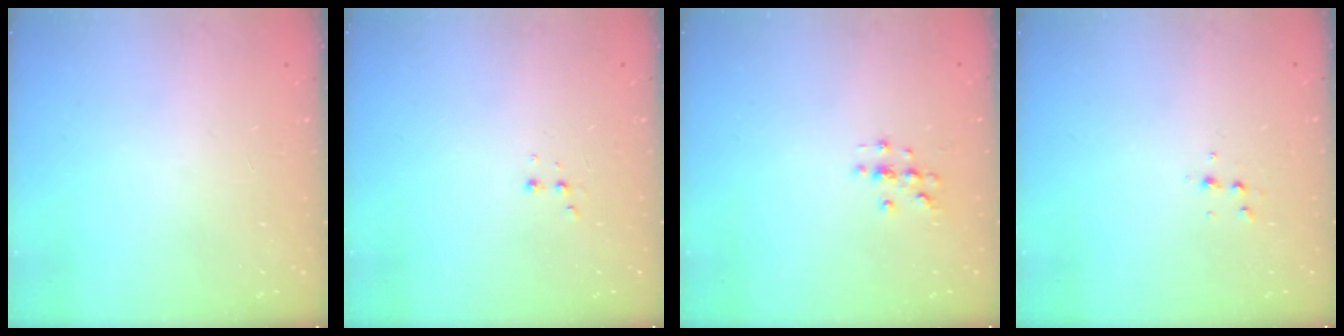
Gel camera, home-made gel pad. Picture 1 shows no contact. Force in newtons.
{"total": 2.9, "press": 2.7, "slide": 1.0}
{"total": 2.0, "press": 2.0, "slide": 0.2}
{"total": 4.1, "press": 4.0, "slide": 1.1}